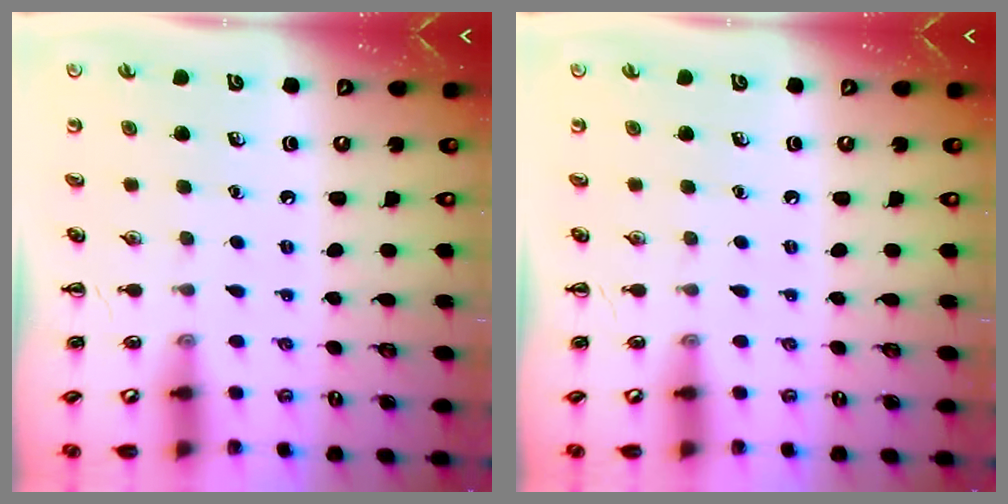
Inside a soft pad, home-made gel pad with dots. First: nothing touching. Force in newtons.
{"total": 0.0}